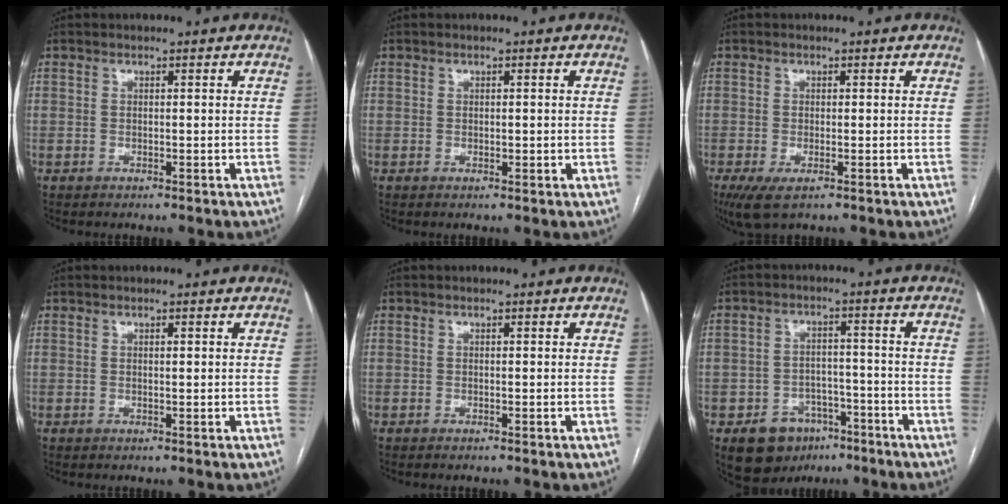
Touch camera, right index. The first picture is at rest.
{"total": 1.0, "force": [0.0, 0.6, 0.8], "torque": [-0.011, -0.001, 0.002]}
{"total": 4.2, "force": [-2.3, 1.3, 3.3], "torque": [-0.064, -0.013, -0.033]}
{"total": 0.6, "force": [0.2, 0.1, 0.5], "torque": [-0.011, 0.000, 0.004]}
{"total": 0.0}
{"total": 7.9, "force": [-4.6, 5.8, 2.9], "torque": [-0.050, 0.013, -0.062]}